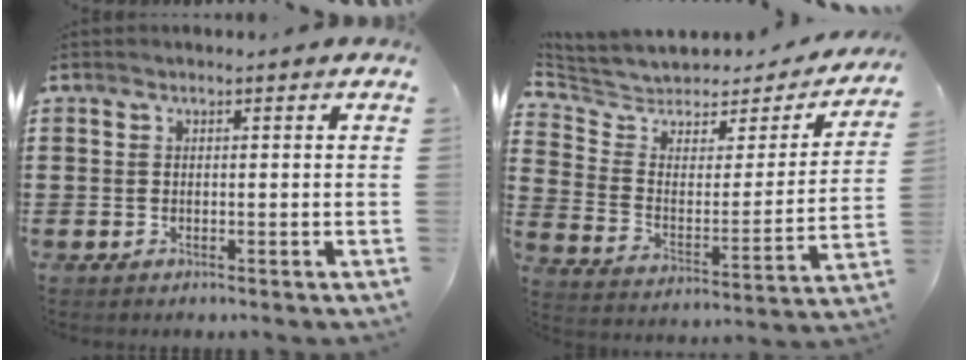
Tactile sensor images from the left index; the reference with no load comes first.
{"total": 4.9, "force": [4.4, 2.0, 0.7], "torque": [-0.048, -0.036, 0.069]}